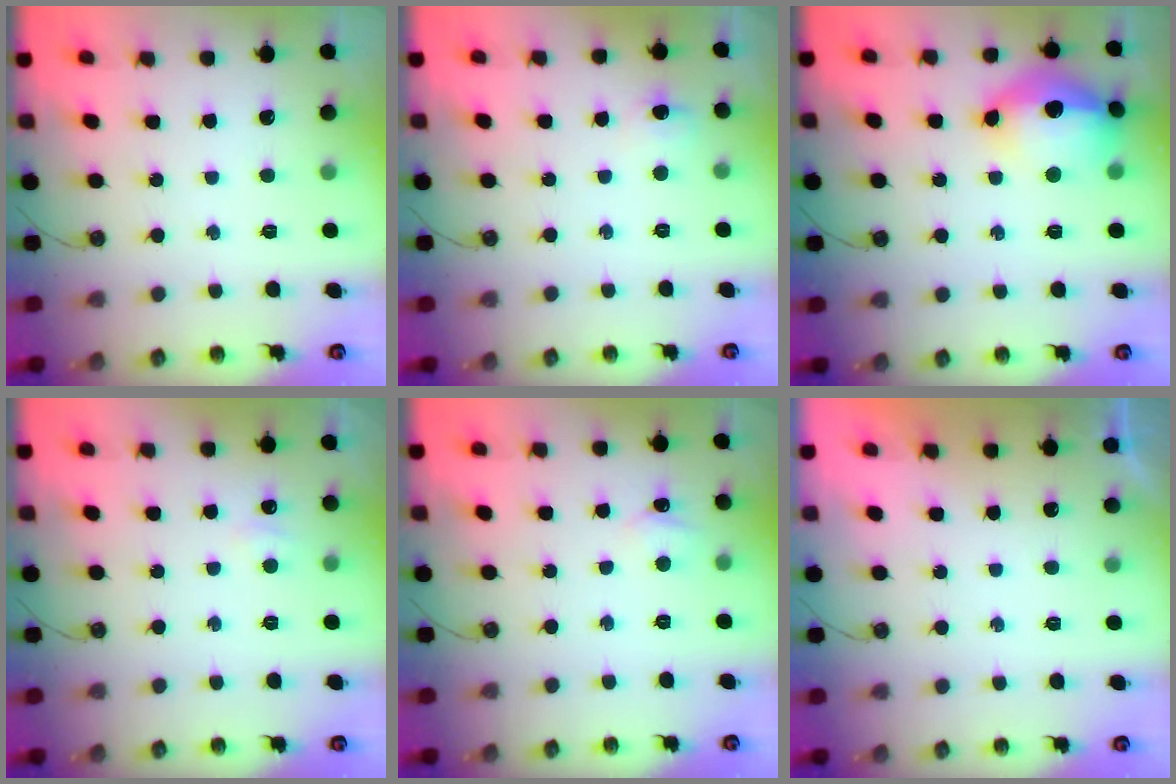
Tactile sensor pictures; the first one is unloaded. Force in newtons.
{"total": 7.8, "press": 3.5, "slide": 7.0}
{"total": 17.9, "press": 17.3, "slide": 4.3}
{"total": 3.5, "press": 3.4, "slide": 0.5}
{"total": 3.5, "press": 3.4, "slide": 0.6}
{"total": 0.0}